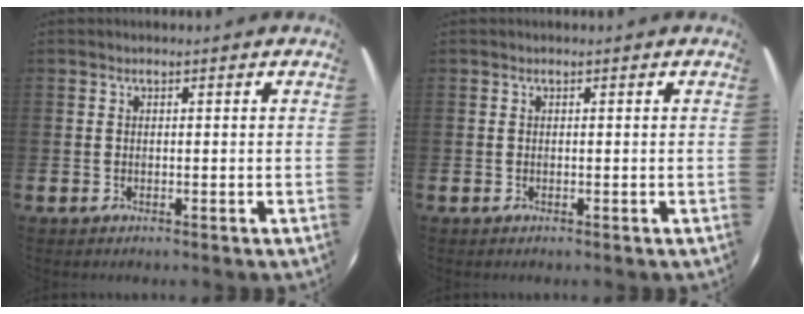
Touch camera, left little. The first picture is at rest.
{"total": 0.0}